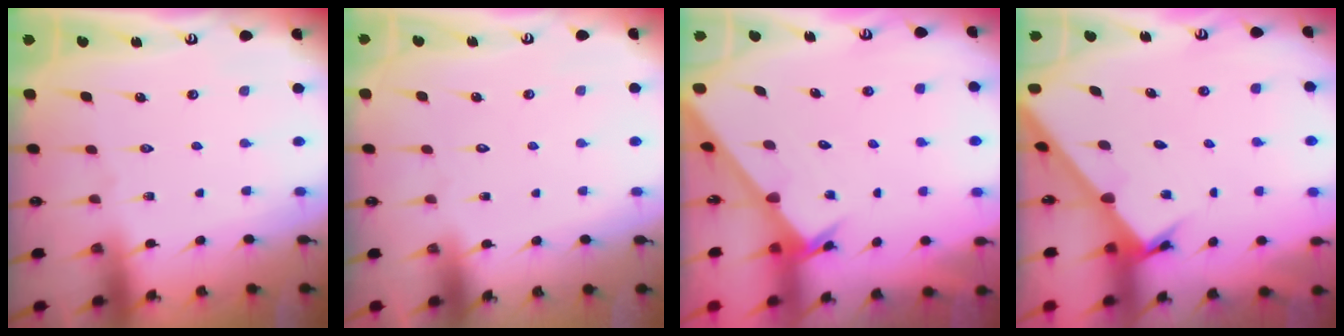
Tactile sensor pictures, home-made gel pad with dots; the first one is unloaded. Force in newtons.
{"total": 1.6, "press": 1.5, "slide": 0.1}
{"total": 2.2, "press": 2.2, "slide": 0.1}
{"total": 1.8, "press": 1.8, "slide": 0.2}